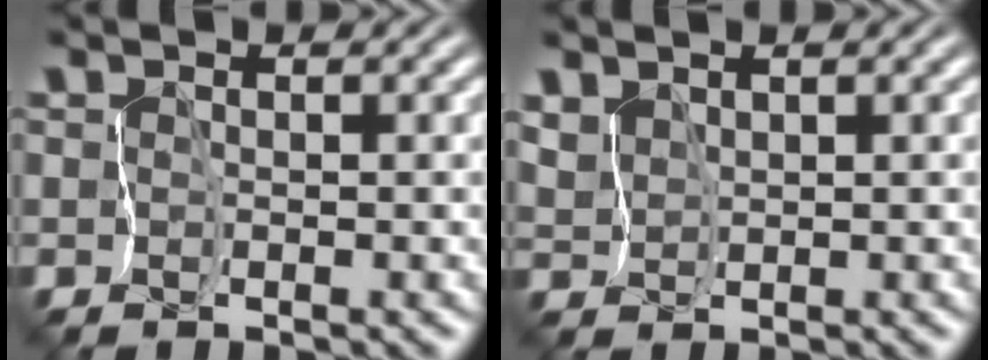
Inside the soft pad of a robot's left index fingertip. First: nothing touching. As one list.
[{"total": 1.4, "force": [1.4, 0.3, -0.1], "torque": [-0.006, 0.002, 0.032]}]